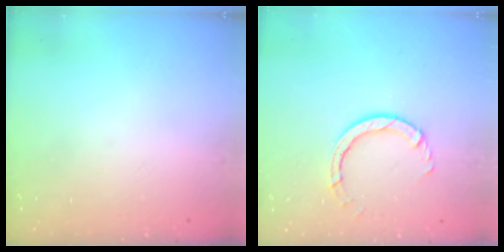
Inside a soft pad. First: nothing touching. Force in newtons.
{"total": 4.7, "press": 4.7, "slide": 0.3}